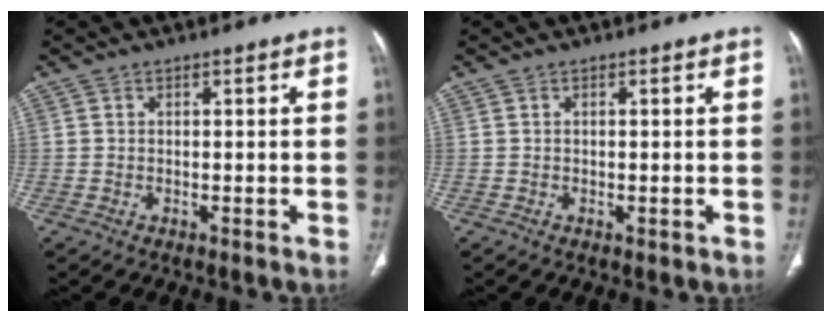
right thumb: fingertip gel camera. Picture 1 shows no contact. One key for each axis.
{"total": 0.9, "fx": -0.3, "fy": 0.4, "fz": 0.7, "tx": -0.009, "ty": 0.000, "tz": -0.002}